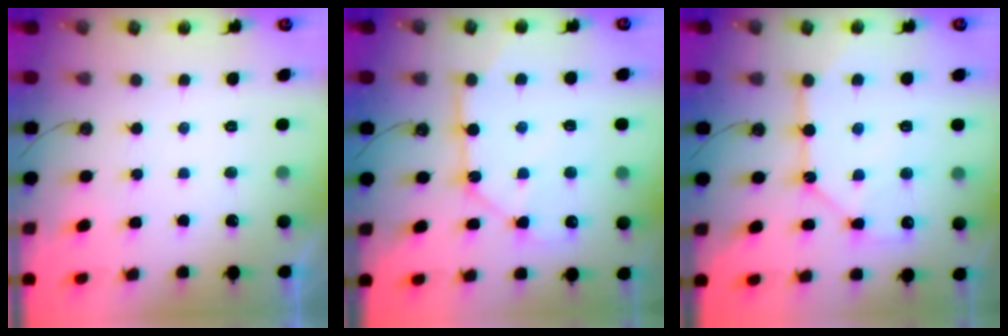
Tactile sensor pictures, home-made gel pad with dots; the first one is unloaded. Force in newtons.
{"total": 10.4, "press": 10.3, "slide": 1.2}
{"total": 13.2, "press": 13.1, "slide": 0.9}